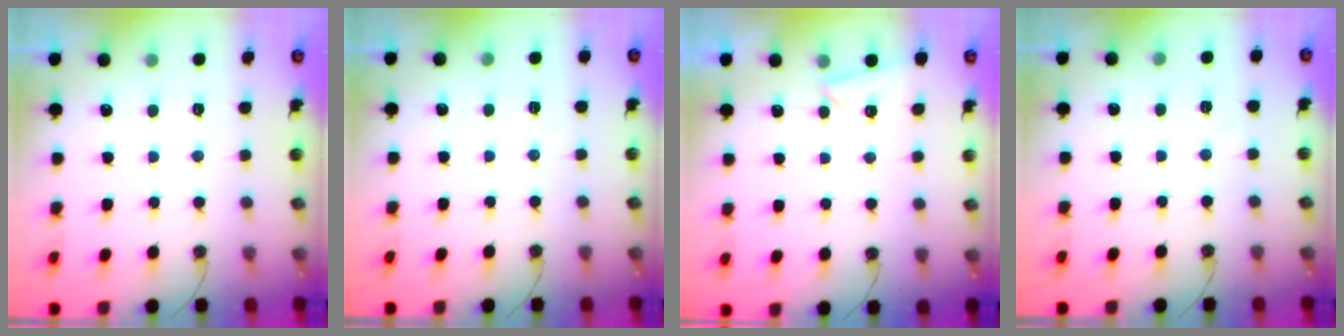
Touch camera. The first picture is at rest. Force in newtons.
{"total": 2.1, "press": 1.8, "slide": 1.2}
{"total": 4.0, "press": 3.4, "slide": 2.2}
{"total": 2.3, "press": 1.7, "slide": 1.6}